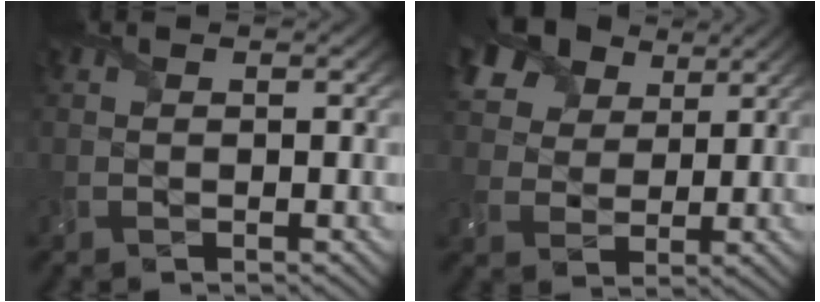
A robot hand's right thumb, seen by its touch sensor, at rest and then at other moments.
{"total": 12.0, "force": [7.3, 7.7, 5.6], "torque": [-0.168, 0.016, 0.137]}